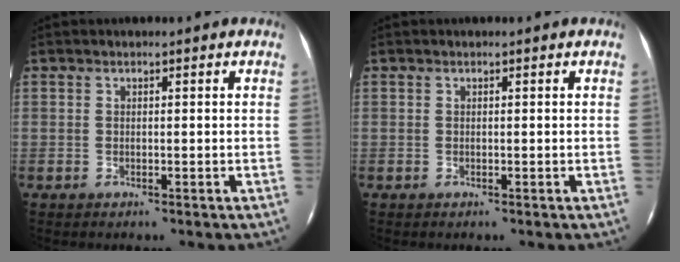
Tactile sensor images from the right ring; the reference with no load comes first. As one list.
[{"total": 0.0}]